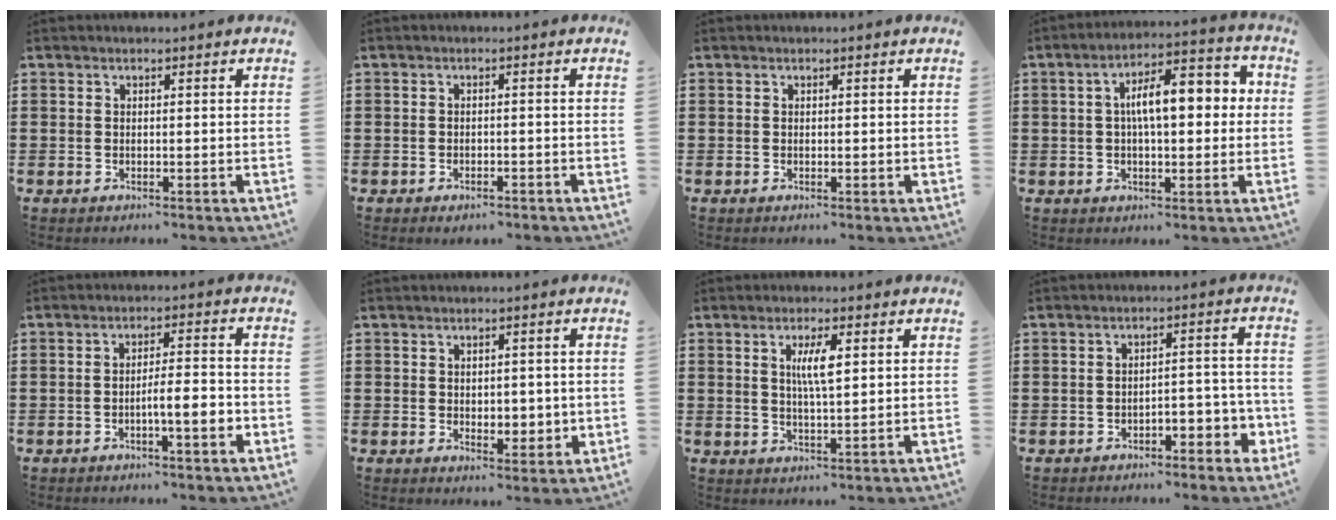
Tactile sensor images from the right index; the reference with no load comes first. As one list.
[{"total": 1.3, "force": [-1.2, 0.4, 0.3], "torque": [-0.009, 0.001, -0.025]}, {"total": 0.0}, {"total": 9.0, "force": [0.9, 3.8, 8.1], "torque": [-0.128, 0.006, 0.007]}, {"total": 5.1, "force": [-1.9, 0.9, 4.7], "torque": [-0.080, 0.001, -0.032]}, {"total": 3.1, "force": [0.3, 2.3, 2.1], "torque": [-0.030, 0.004, 0.001]}, {"total": 4.3, "force": [1.2, 0.9, 4.0], "torque": [-0.083, 0.007, 0.018]}, {"total": 3.7, "force": [-2.4, 1.7, 2.3], "torque": [-0.040, 0.012, -0.046]}]